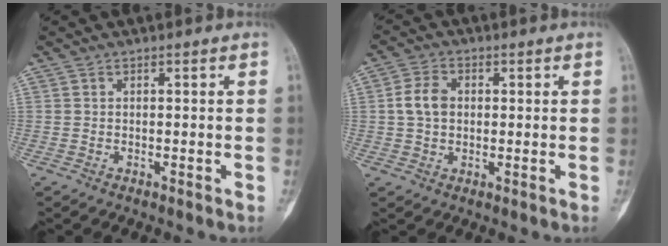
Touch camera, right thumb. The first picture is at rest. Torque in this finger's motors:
{"motor_torque": [0.66, 0.69, 0.30, -0.28, 0.00]}